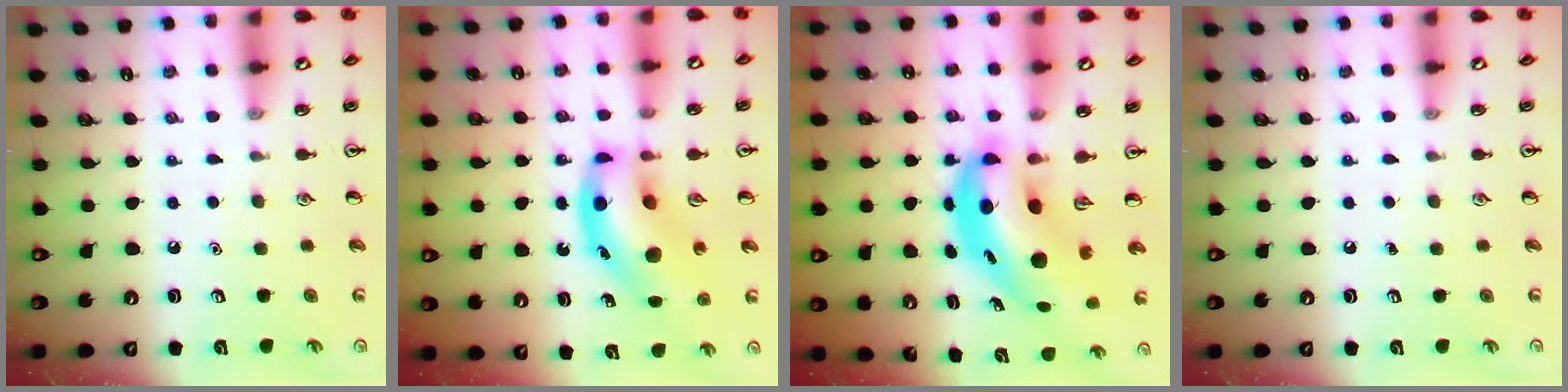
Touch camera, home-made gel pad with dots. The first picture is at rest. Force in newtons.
{"total": 13.6, "press": 13.1, "slide": 3.7}
{"total": 9.0, "press": 8.7, "slide": 2.3}
{"total": 0.0}